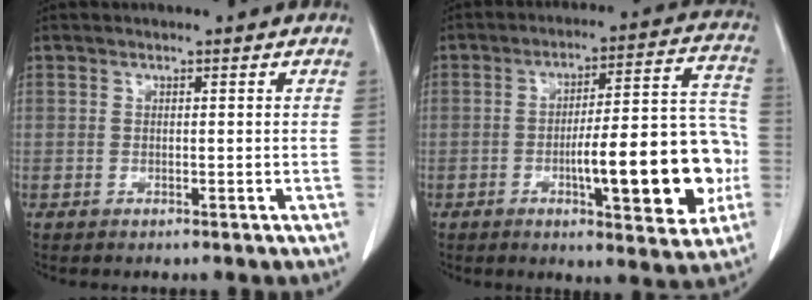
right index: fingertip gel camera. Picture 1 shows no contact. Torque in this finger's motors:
{"motor_torque": [1.28, -0.42, 0.45, 0.12]}